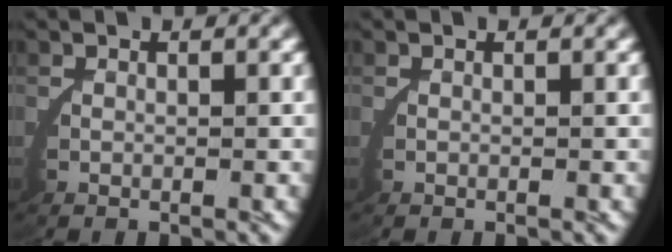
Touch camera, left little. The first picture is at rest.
{"total": 0.0}